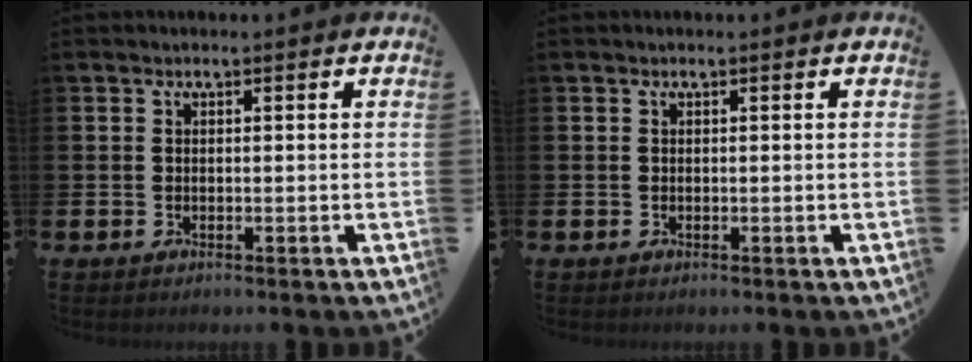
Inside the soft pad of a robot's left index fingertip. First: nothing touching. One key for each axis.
{"total": 0.0}